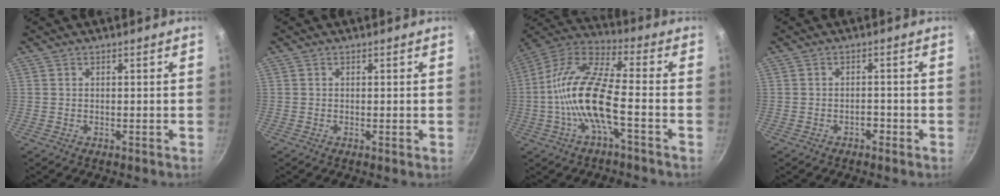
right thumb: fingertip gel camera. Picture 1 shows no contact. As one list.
[{"total": 0.6, "force": [0.0, 0.1, 0.6], "torque": [-0.012, -0.004, -0.001]}, {"total": 14.6, "force": [-3.2, 4.3, 13.6], "torque": [-0.290, 0.044, -0.066]}, {"total": 1.6, "force": [-0.9, 1.0, 0.8], "torque": [-0.003, 0.007, -0.017]}]